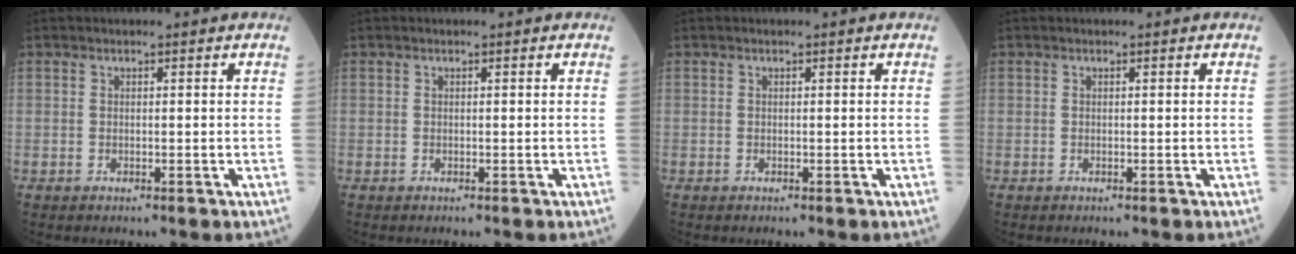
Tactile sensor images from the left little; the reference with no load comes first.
{"total": 0.0}
{"total": 0.0}
{"total": 0.0}